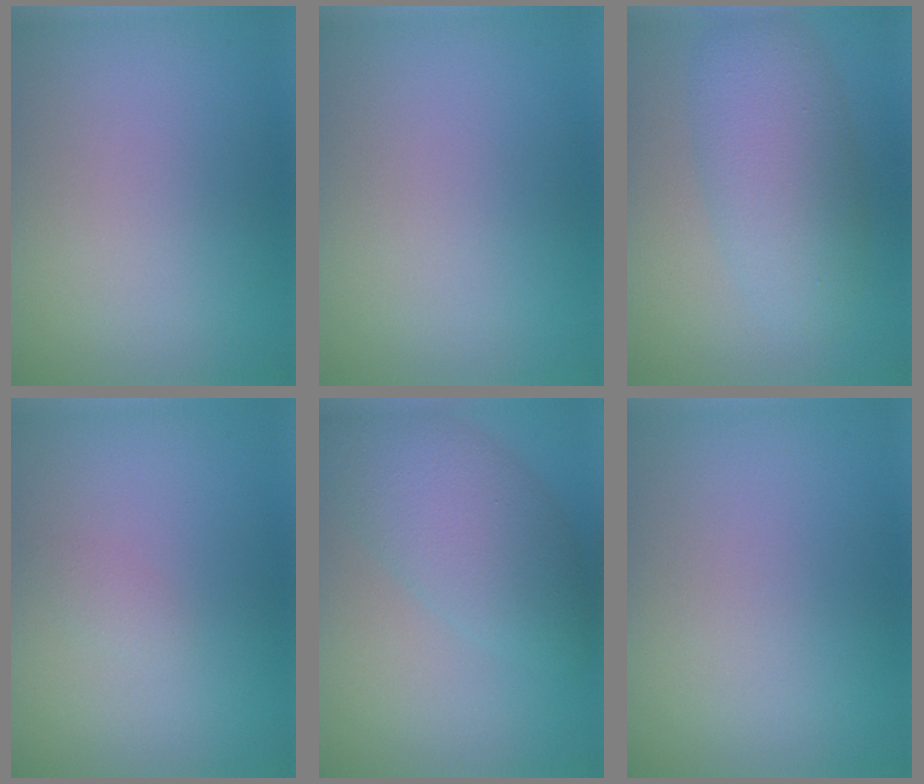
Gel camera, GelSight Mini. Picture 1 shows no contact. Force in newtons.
{"total": 0.0}
{"total": 5.4, "press": 5.4, "slide": 0.1}
{"total": 0.7, "press": 0.7, "slide": 0.0}
{"total": 6.1, "press": 6.1, "slide": 0.2}
{"total": 0.0}